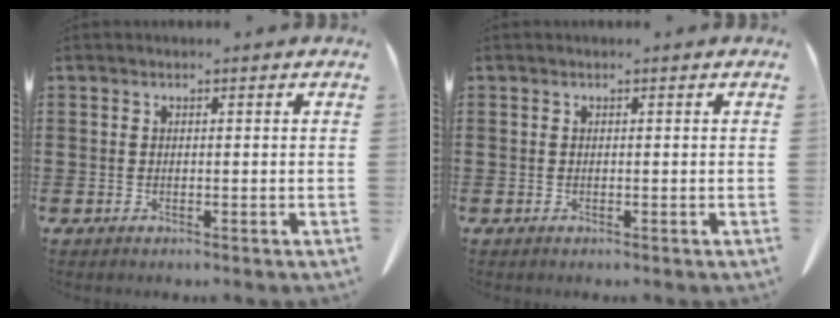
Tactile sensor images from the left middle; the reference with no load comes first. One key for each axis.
{"total": 0.0}